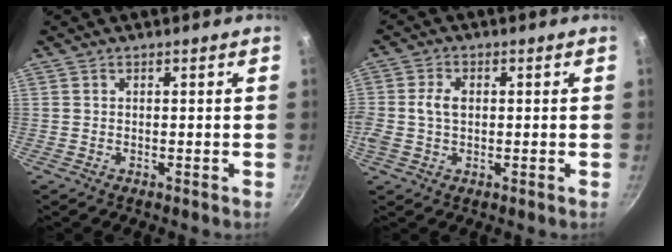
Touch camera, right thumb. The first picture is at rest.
{"total": 5.7, "force": [0.3, 3.9, 4.1], "torque": [-0.081, 0.011, -0.002]}